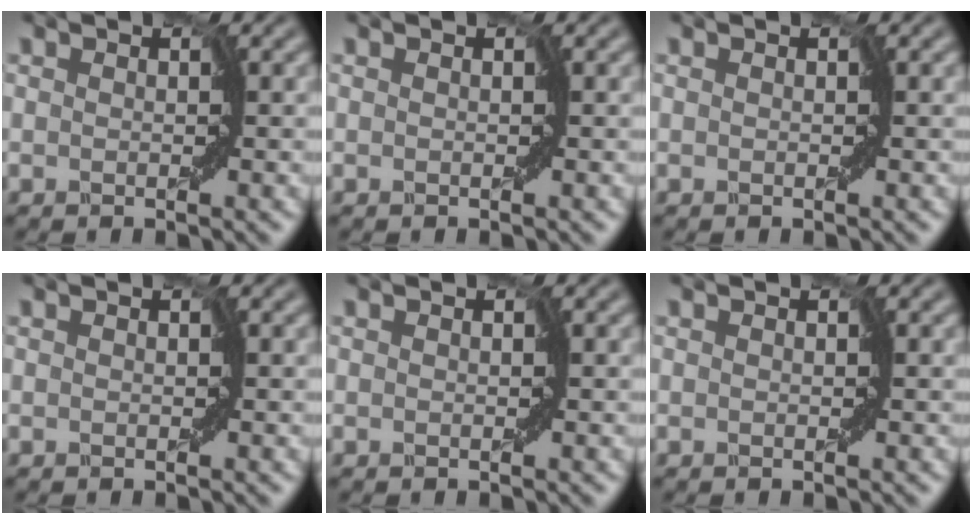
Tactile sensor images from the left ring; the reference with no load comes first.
{"total": 0.0}
{"total": 0.0}
{"total": 0.0}
{"total": 0.0}
{"total": 0.0}